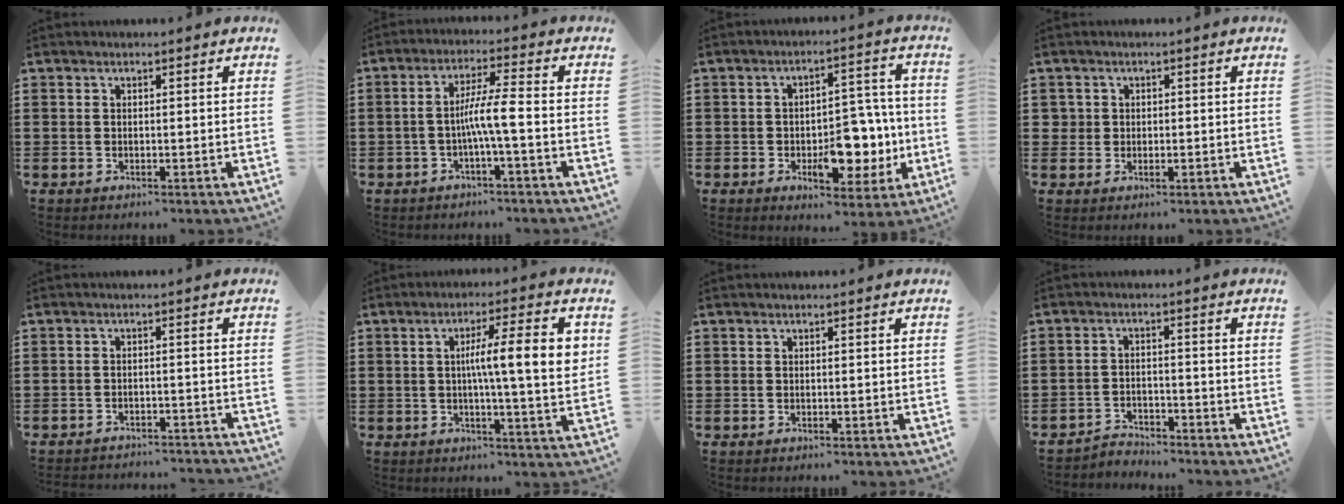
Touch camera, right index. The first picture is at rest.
{"total": 5.9, "force": [-1.4, 0.1, 5.8], "torque": [-0.103, 0.002, -0.030]}
{"total": 9.9, "force": [-2.6, 5.6, 7.7], "torque": [-0.099, 0.001, -0.041]}
{"total": 1.4, "force": [0.1, 1.4, 0.3], "torque": [-0.010, 0.008, 0.001]}
{"total": 2.2, "force": [-2.2, -0.1, 0.2], "torque": [-0.008, 0.000, -0.046]}
{"total": 10.5, "force": [1.6, 1.5, 10.2], "torque": [-0.164, -0.002, 0.015]}
{"total": 0.0}
{"total": 2.9, "force": [-2.9, 0.3, -0.1], "torque": [-0.007, 0.001, -0.063]}